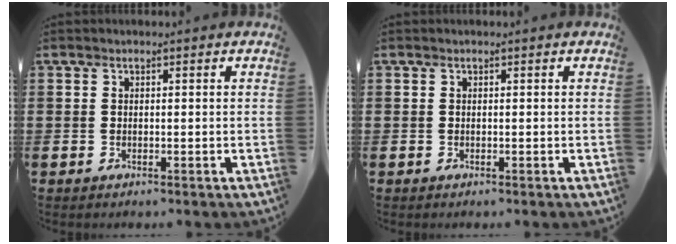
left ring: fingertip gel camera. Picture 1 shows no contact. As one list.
[{"total": 0.0}]